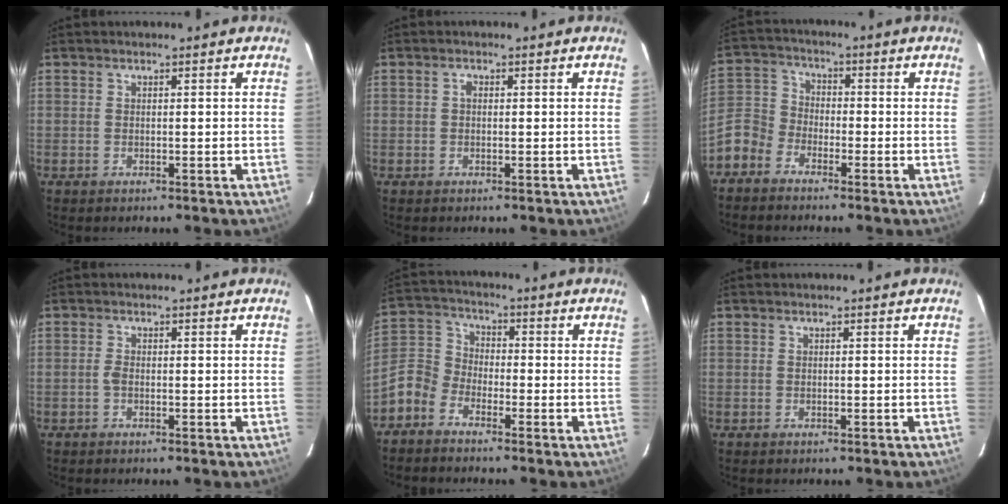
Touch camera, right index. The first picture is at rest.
{"total": 0.8, "force": [0.0, 0.6, 0.6], "torque": [-0.009, 0.005, -0.001]}
{"total": 7.8, "force": [-4.7, 5.8, 2.5], "torque": [-0.066, 0.022, -0.110]}
{"total": 1.2, "force": [-0.4, 0.6, 0.9], "torque": [-0.021, 0.002, -0.009]}
{"total": 8.3, "force": [-4.7, 6.0, 3.1], "torque": [-0.083, 0.024, -0.115]}
{"total": 0.0}